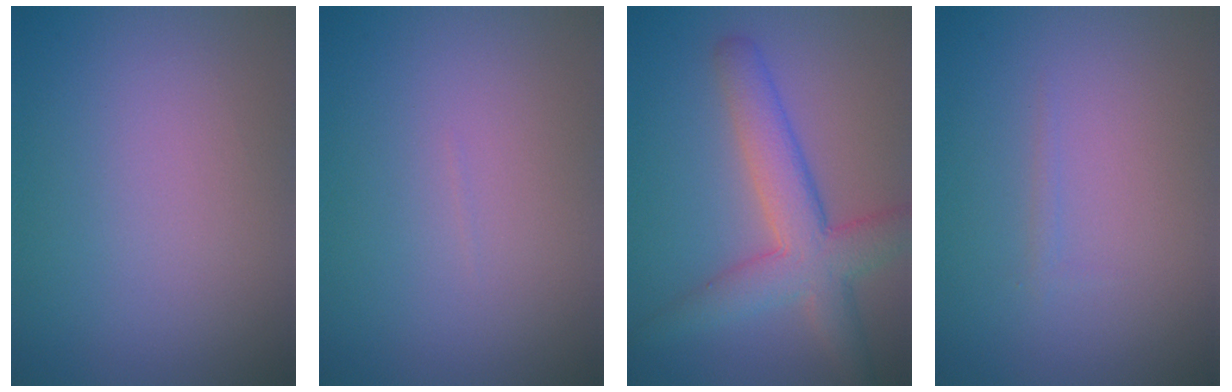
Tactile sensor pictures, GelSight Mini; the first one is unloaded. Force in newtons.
{"total": 0.0}
{"total": 6.2, "press": 6.2, "slide": 0.2}
{"total": 0.6, "press": 0.5, "slide": 0.1}